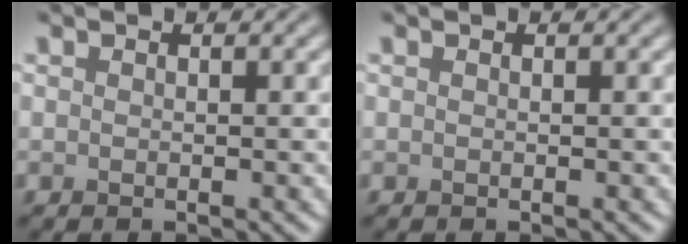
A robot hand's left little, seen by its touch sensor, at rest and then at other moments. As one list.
[{"total": 0.0}]